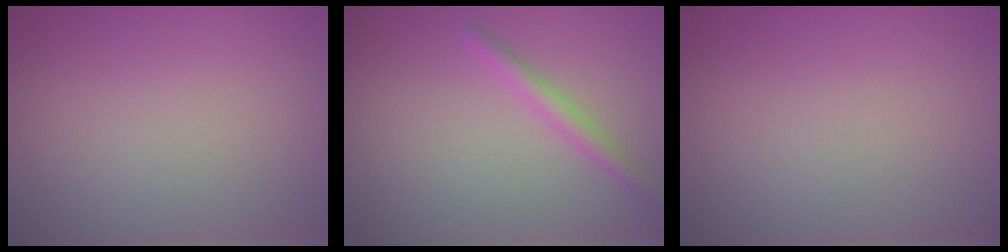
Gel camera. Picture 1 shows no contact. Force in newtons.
{"total": 1.8, "press": 1.8, "slide": 0.0}
{"total": 0.0}